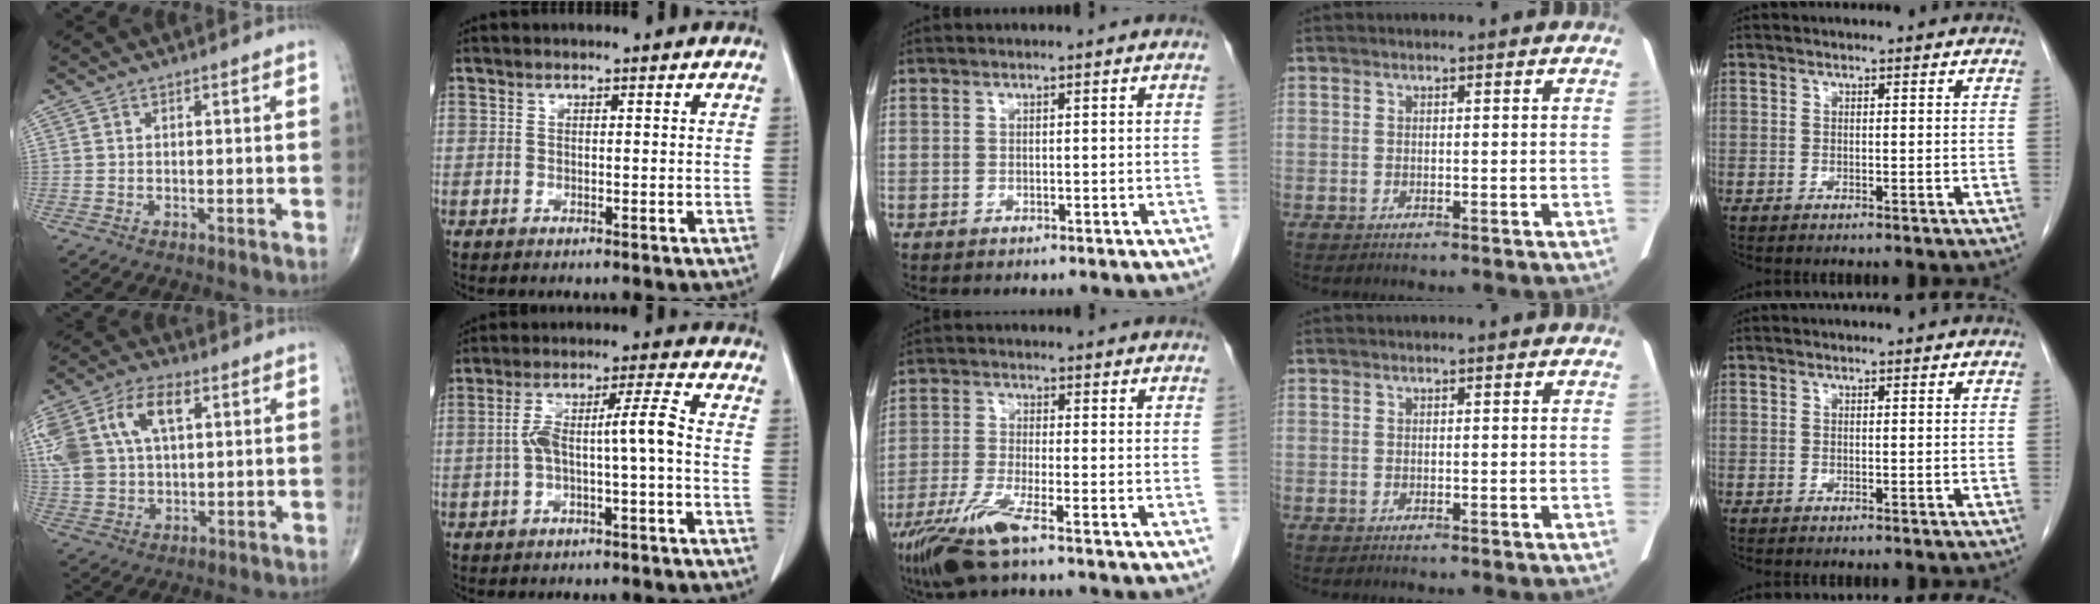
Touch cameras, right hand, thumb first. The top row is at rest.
{"thumb": {"total": 17.0, "force": [5.6, 10.2, 12.4], "torque": [-0.275, 0.017, 0.105]}, "index": {"total": 7.6, "force": [-1.4, 0.9, 7.4], "torque": [-0.142, 0.036, -0.021]}, "middle": {"total": 7.6, "force": [-4.7, 0.2, 5.9], "torque": [-0.126, -0.021, -0.092]}}